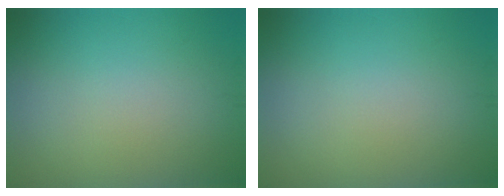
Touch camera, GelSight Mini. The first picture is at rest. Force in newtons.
{"total": 0.0}